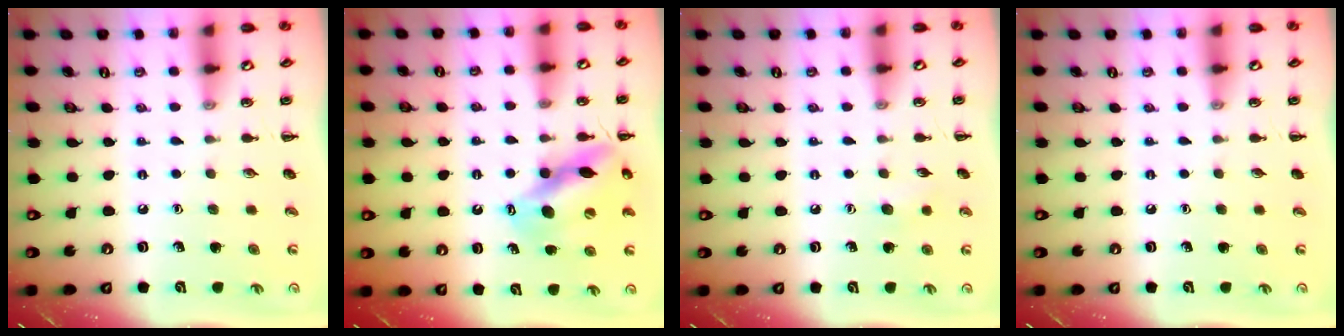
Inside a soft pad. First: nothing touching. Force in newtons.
{"total": 12.8, "press": 12.2, "slide": 3.8}
{"total": 4.8, "press": 4.6, "slide": 1.2}
{"total": 0.0}